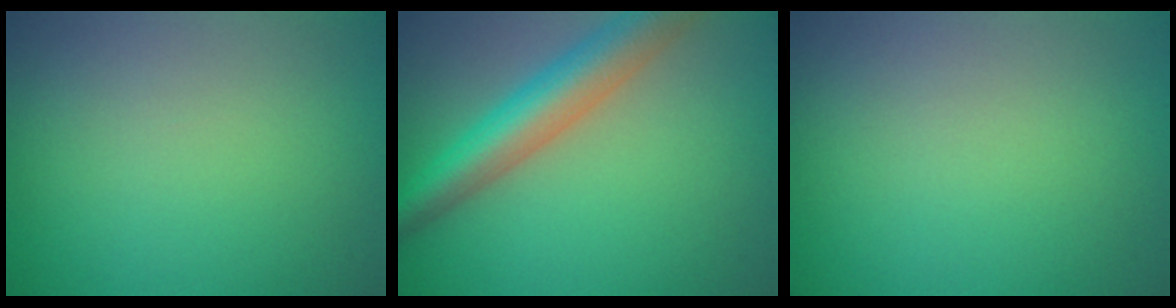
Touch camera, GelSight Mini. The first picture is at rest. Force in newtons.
{"total": 6.1, "press": 6.1, "slide": 0.2}
{"total": 0.0}